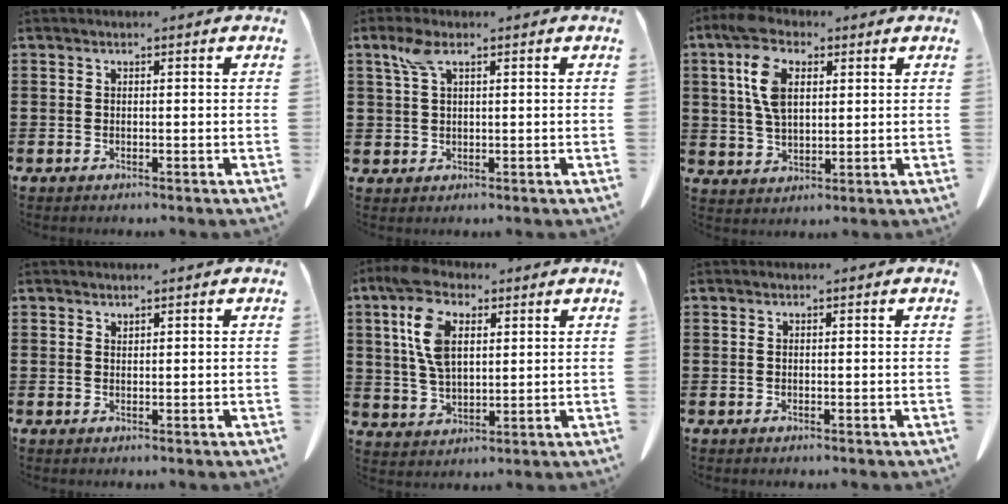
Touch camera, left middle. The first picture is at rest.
{"total": 3.5, "force": [1.7, 1.8, 2.5], "torque": [-0.057, 0.007, 0.030]}
{"total": 8.7, "force": [3.6, 4.8, 6.3], "torque": [-0.153, 0.013, 0.060]}
{"total": 0.7, "force": [0.7, 0.0, 0.1], "torque": [-0.003, -0.001, 0.014]}
{"total": 9.7, "force": [4.2, 5.3, 6.9], "torque": [-0.166, 0.013, 0.074]}
{"total": 0.0}